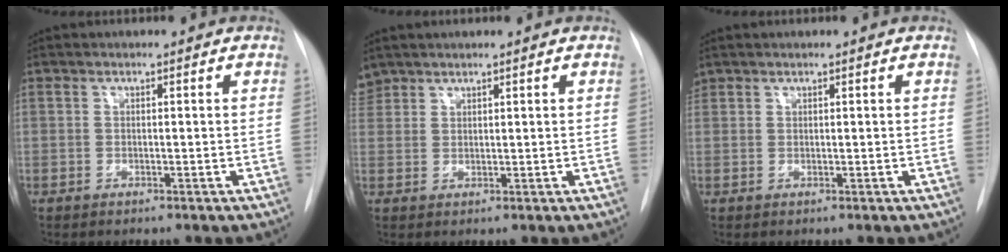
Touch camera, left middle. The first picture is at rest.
{"total": 2.9, "force": [2.5, 1.4, -0.1], "torque": [-0.003, 0.013, 0.052]}
{"total": 1.0, "force": [0.8, 0.6, 0.0], "torque": [-0.002, 0.012, 0.017]}